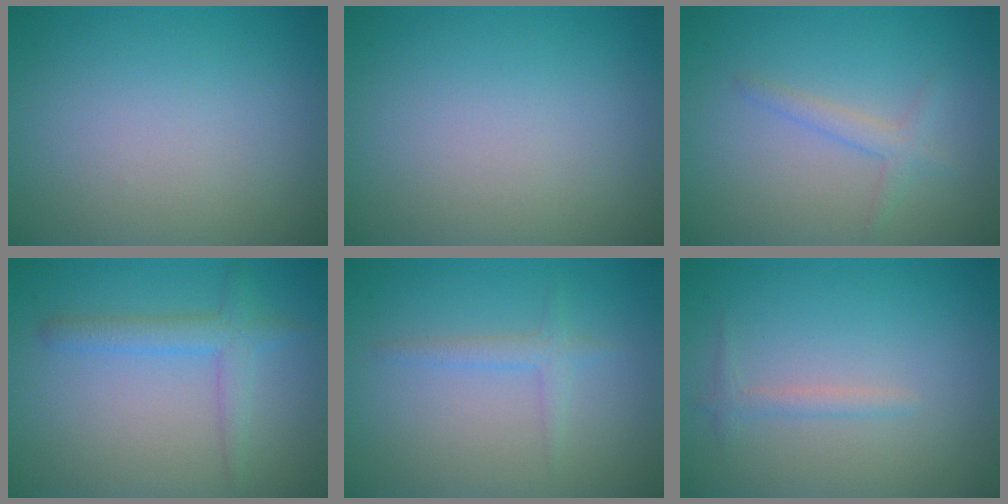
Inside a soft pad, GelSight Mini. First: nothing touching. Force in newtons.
{"total": 0.0}
{"total": 1.6, "press": 1.6, "slide": 0.1}
{"total": 2.7, "press": 2.7, "slide": 0.2}
{"total": 1.5, "press": 1.5, "slide": 0.0}
{"total": 1.1, "press": 1.1, "slide": 0.1}